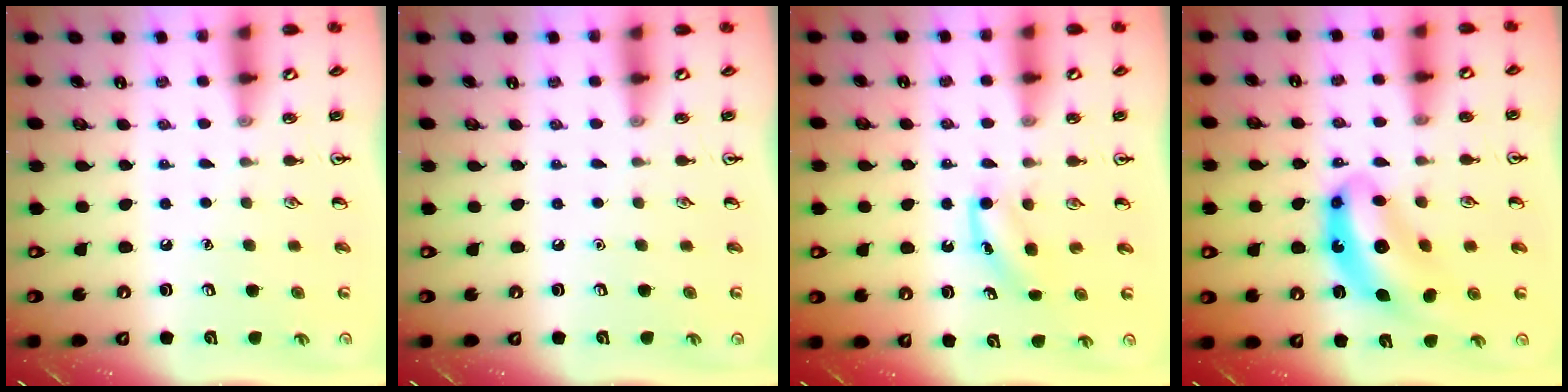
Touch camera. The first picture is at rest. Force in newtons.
{"total": 0.0}
{"total": 3.8, "press": 3.5, "slide": 1.3}
{"total": 10.5, "press": 9.9, "slide": 3.5}